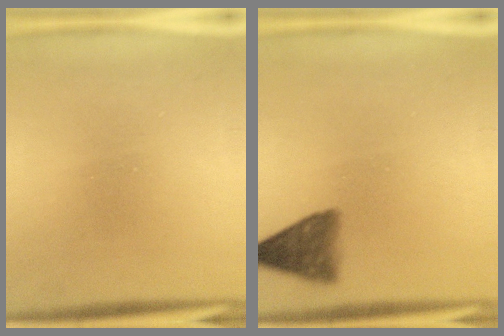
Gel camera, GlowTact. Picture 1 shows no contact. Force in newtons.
{"total": 5.2}